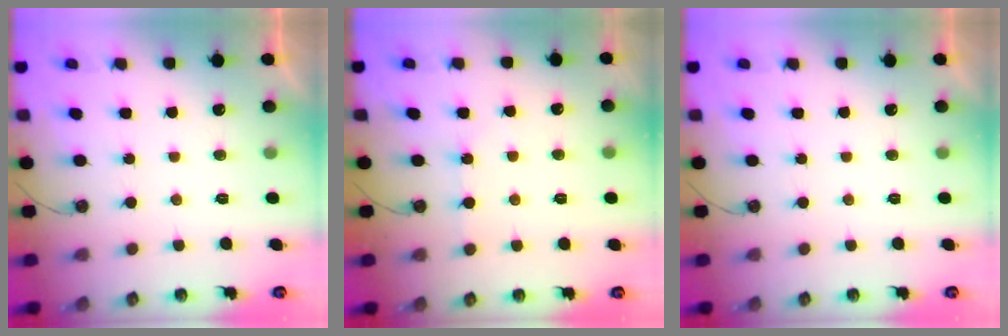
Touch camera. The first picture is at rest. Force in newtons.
{"total": 2.8, "press": 2.8, "slide": 0.3}
{"total": 0.0}